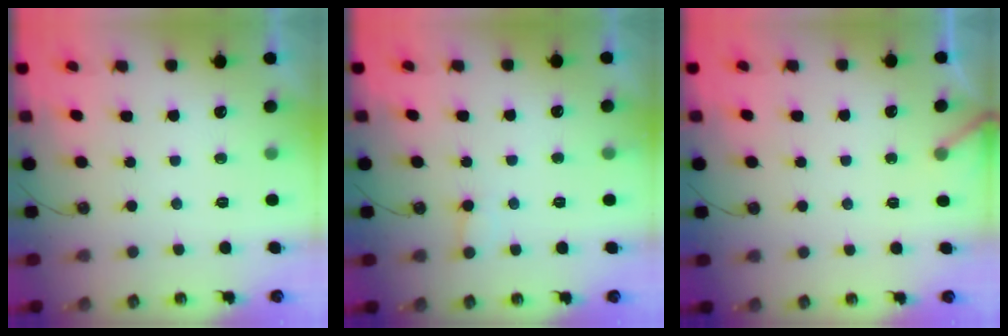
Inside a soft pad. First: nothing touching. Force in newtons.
{"total": 5.4, "press": 5.4, "slide": 0.5}
{"total": 2.8, "press": 2.8, "slide": 0.2}